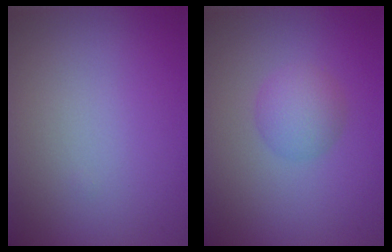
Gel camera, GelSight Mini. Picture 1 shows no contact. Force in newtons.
{"total": 2.5, "press": 2.5, "slide": 0.1}